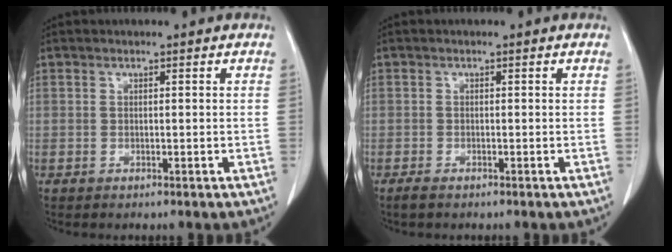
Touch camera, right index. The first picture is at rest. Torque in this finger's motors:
{"motor_torque": [0.06, -0.04, 0.00, -0.03]}